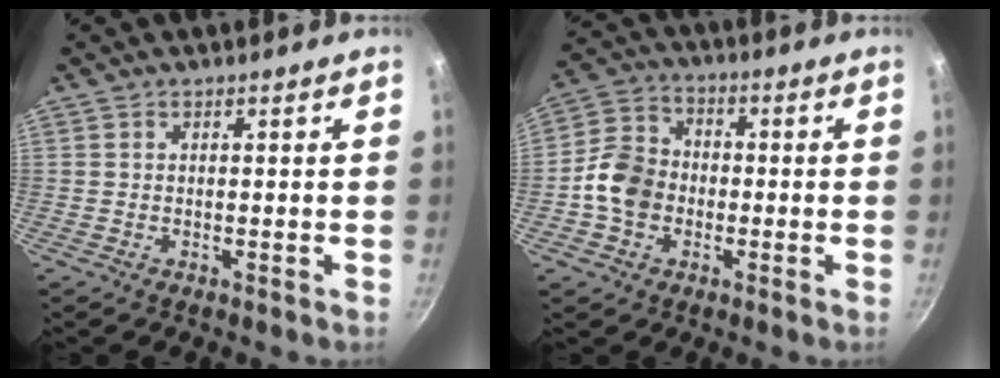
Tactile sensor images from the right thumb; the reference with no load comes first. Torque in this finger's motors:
{"motor_torque": [0.85, 1.05, 0.47, -0.72, 0.06]}